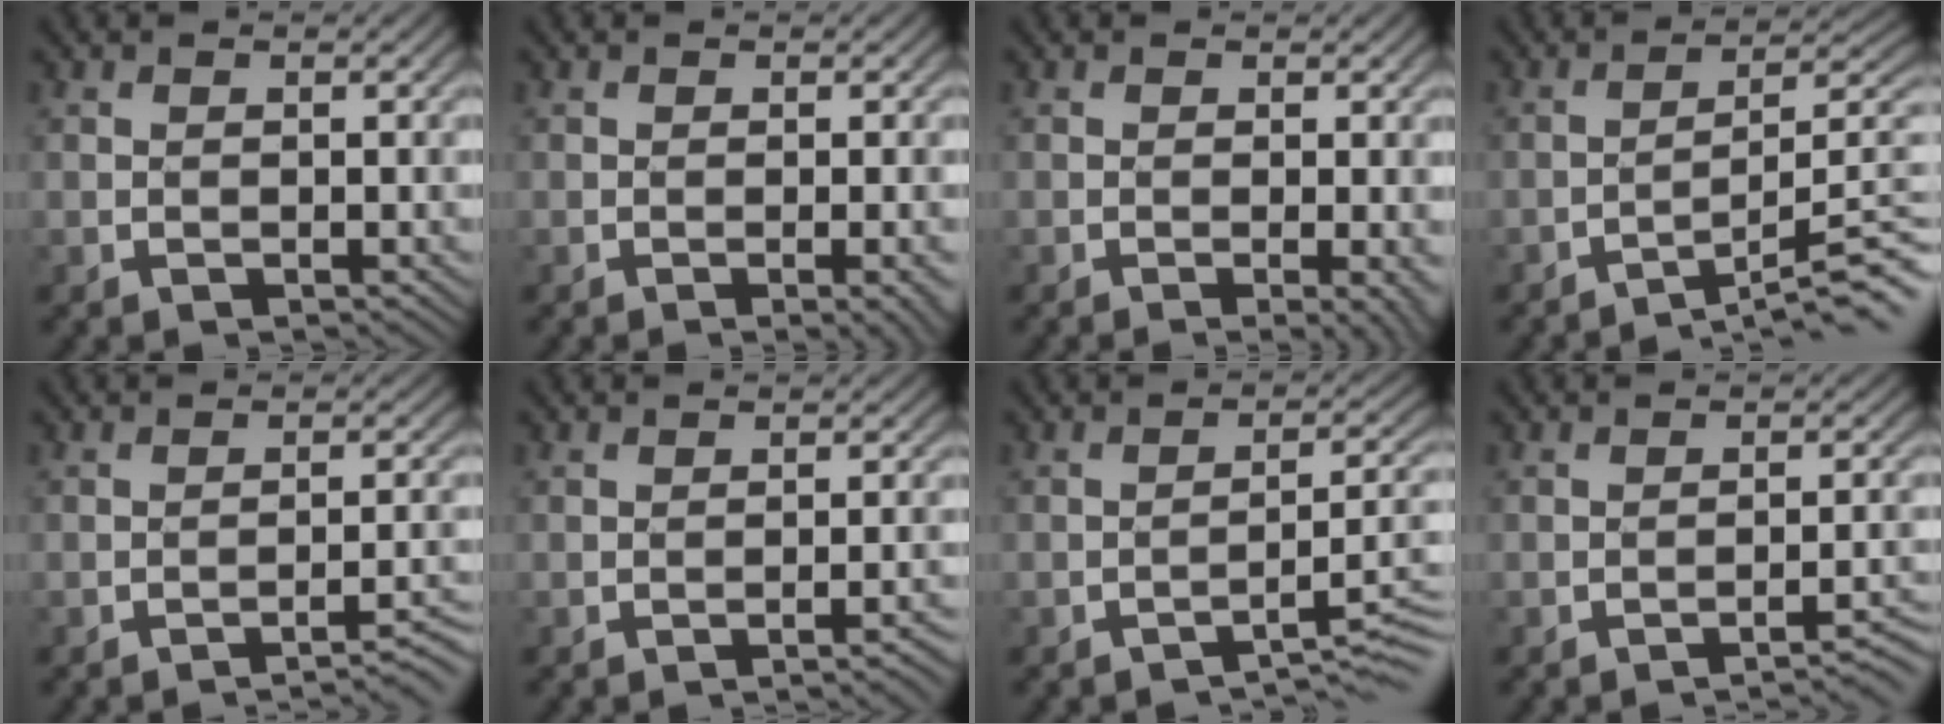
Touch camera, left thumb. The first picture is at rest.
{"total": 3.0, "force": [-1.0, 0.5, 2.8], "torque": [-0.032, 0.007, -0.017]}
{"total": 2.9, "force": [-0.8, 0.5, 2.8], "torque": [-0.037, 0.002, -0.015]}
{"total": 9.5, "force": [-5.8, 1.7, 7.4], "torque": [-0.101, 0.014, -0.083]}
{"total": 4.3, "force": [-3.1, 0.6, 3.0], "torque": [-0.039, 0.015, -0.053]}
{"total": 2.6, "force": [-1.4, 0.5, 2.1], "torque": [-0.020, 0.012, -0.027]}
{"total": 5.7, "force": [-3.8, 1.1, 4.1], "torque": [-0.055, 0.017, -0.064]}
{"total": 3.9, "force": [-2.8, 0.6, 2.7], "torque": [-0.032, 0.014, -0.049]}